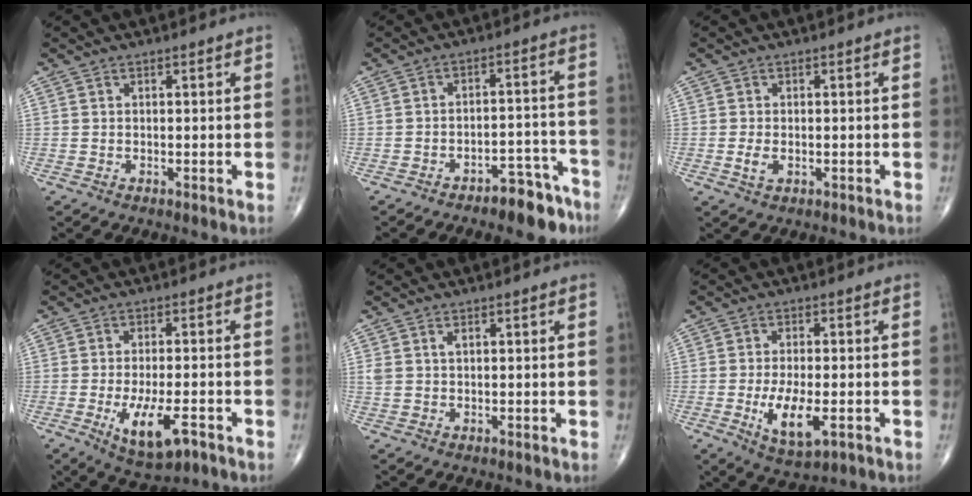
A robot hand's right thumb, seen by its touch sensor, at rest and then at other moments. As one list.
[{"total": 8.3, "force": [-6.3, 3.5, 4.2], "torque": [-0.035, 0.063, -0.089]}, {"total": 2.3, "force": [-0.5, 1.3, 1.8], "torque": [-0.035, -0.002, -0.011]}, {"total": 9.2, "force": [-3.9, 3.4, 7.6], "torque": [-0.127, 0.002, -0.056]}, {"total": 2.3, "force": [0.9, 1.3, 1.7], "torque": [-0.038, 0.007, 0.024]}, {"total": 8.1, "force": [-2.5, 3.2, 7.1], "torque": [-0.127, -0.009, -0.036]}]